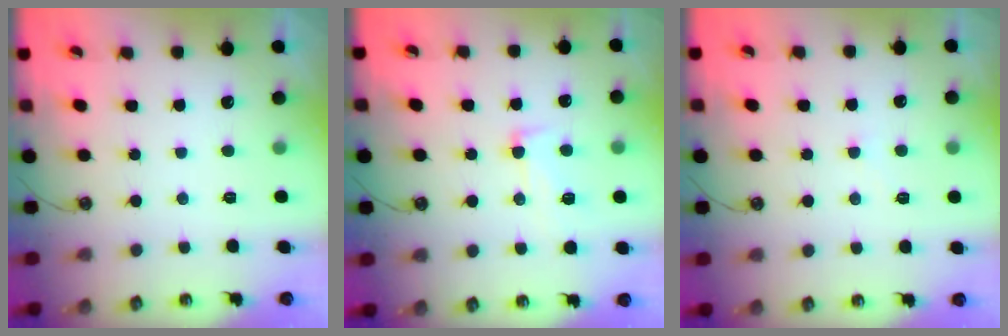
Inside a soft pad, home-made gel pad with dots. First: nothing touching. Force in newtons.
{"total": 5.7, "press": 5.5, "slide": 1.5}
{"total": 0.5, "press": 0.2, "slide": 0.5}